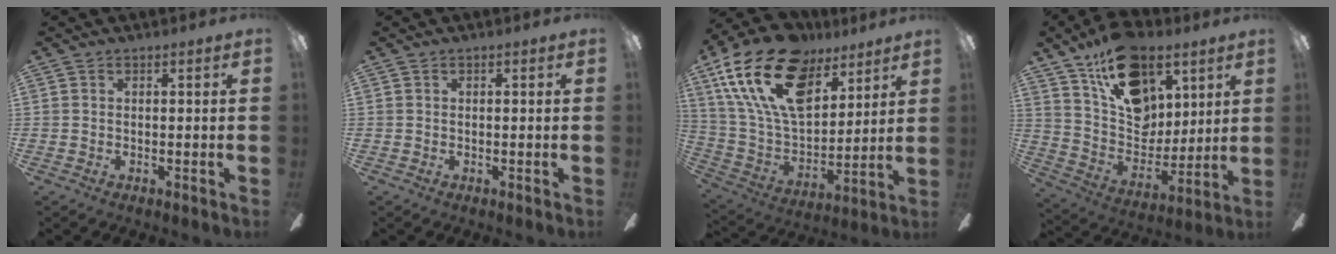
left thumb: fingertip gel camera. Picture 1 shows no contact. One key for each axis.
{"total": 0.0}
{"total": 23.6, "fx": 13.0, "fy": 13.0, "fz": 14.8, "tx": -0.297, "ty": -0.064, "tz": 0.231}
{"total": 21.4, "fx": 12.0, "fy": 13.5, "fz": 11.5, "tx": -0.190, "ty": -0.060, "tz": 0.223}